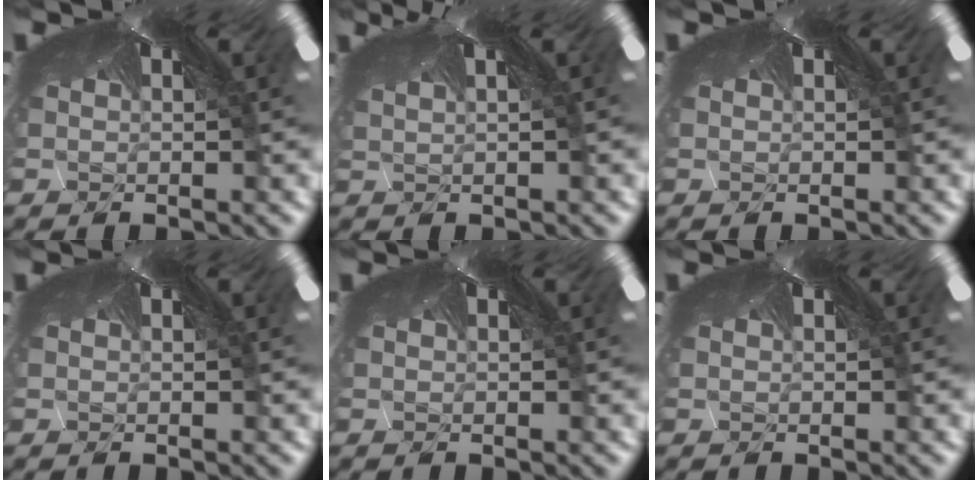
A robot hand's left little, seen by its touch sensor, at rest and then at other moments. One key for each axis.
{"total": 3.1, "fx": -1.2, "fy": -2.2, "fz": -1.8, "tx": 0.035, "ty": -0.016, "tz": -0.013}
{"total": 0.0}
{"total": 0.0}
{"total": 0.0}
{"total": 0.0}